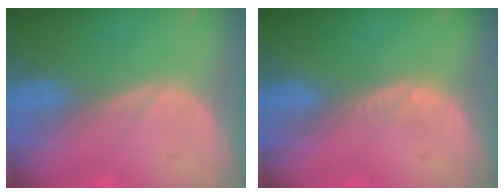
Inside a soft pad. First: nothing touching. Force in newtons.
{"total": 0.8, "press": 0.7, "slide": 0.2}